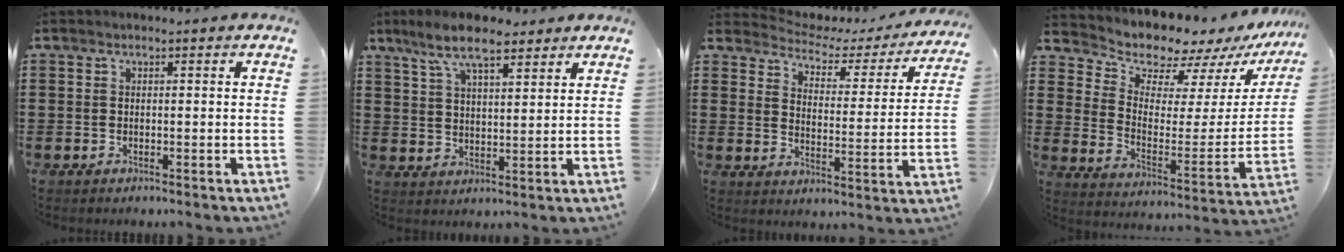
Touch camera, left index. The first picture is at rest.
{"total": 8.3, "force": [6.3, 2.3, 4.9], "torque": [-0.111, -0.004, 0.115]}
{"total": 3.0, "force": [2.8, 1.1, 0.5], "torque": [-0.033, -0.023, 0.039]}
{"total": 8.2, "force": [7.7, 2.5, 1.3], "torque": [-0.057, -0.073, 0.133]}